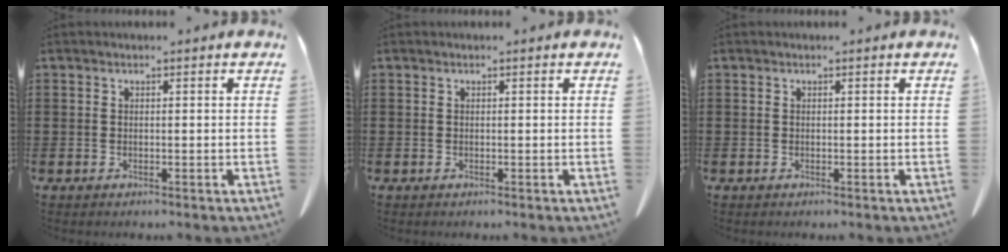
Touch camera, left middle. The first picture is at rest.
{"total": 0.0}
{"total": 0.0}